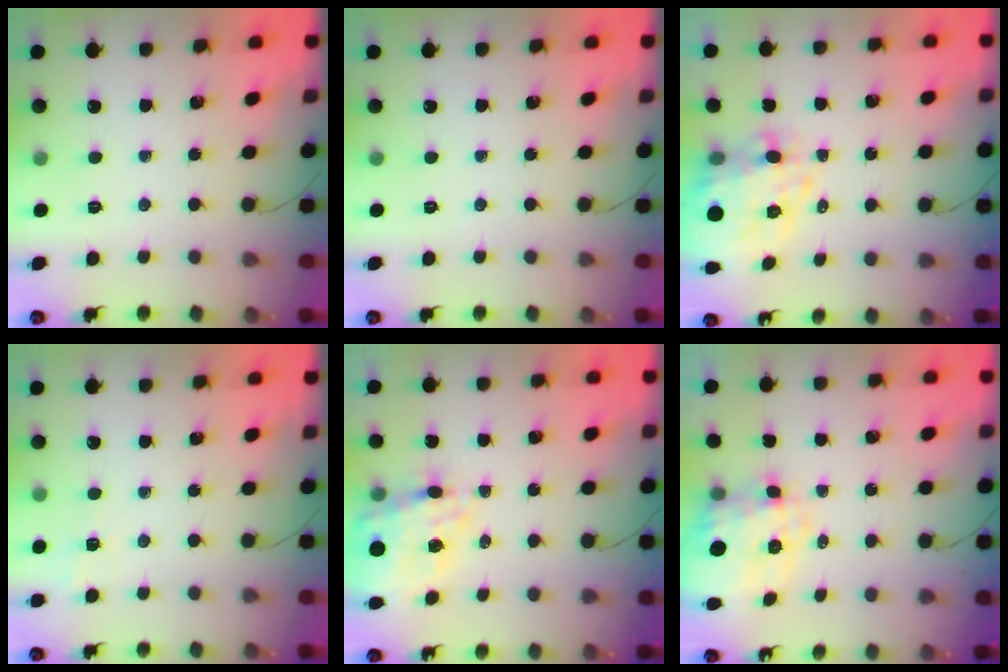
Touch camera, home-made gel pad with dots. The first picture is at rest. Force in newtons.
{"total": 0.0}
{"total": 12.2, "press": 12.0, "slide": 2.2}
{"total": 1.5, "press": 0.2, "slide": 1.5}
{"total": 15.8, "press": 15.4, "slide": 3.4}
{"total": 11.1, "press": 11.0, "slide": 1.4}